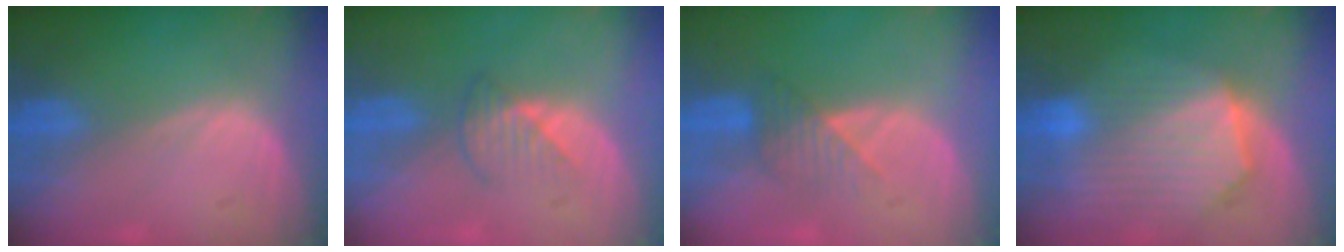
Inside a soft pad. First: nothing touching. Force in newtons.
{"total": 3.0, "press": 2.9, "slide": 0.7}
{"total": 3.5, "press": 3.3, "slide": 1.2}
{"total": 10.2, "press": 8.9, "slide": 5.0}